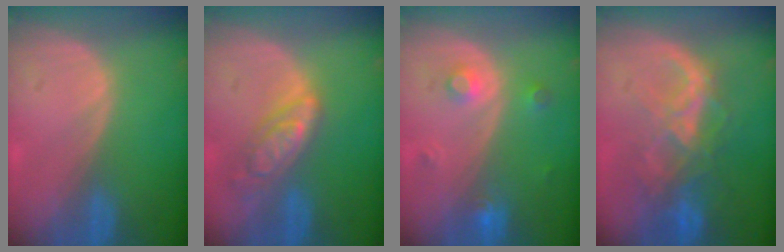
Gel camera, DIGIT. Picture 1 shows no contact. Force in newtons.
{"total": 6.5, "press": 5.7, "slide": 3.0}
{"total": 3.2, "press": 2.9, "slide": 1.1}
{"total": 8.9, "press": 7.6, "slide": 4.8}